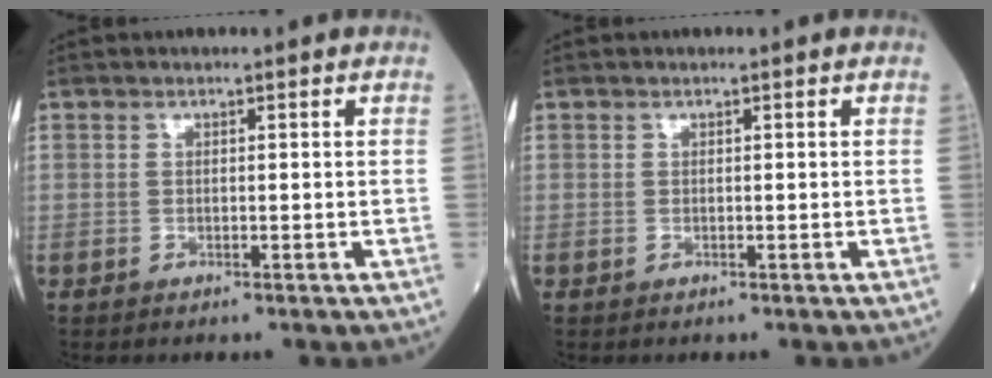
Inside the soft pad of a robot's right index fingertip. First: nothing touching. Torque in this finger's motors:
{"motor_torque": [0.02, -0.02, 0.00, -0.01]}